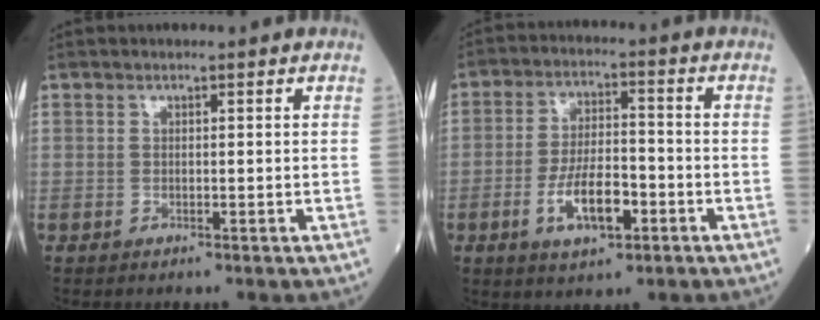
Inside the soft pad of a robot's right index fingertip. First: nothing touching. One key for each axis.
{"total": 8.8, "fx": -3.3, "fy": 3.2, "fz": 7.4, "tx": -0.144, "ty": 0.003, "tz": -0.057}